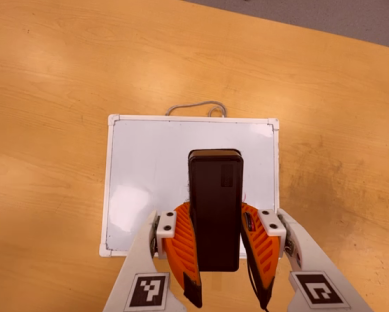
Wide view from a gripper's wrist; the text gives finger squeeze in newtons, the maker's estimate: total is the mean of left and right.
{"total": 10.2, "left": 8.5, "right": 11.9}